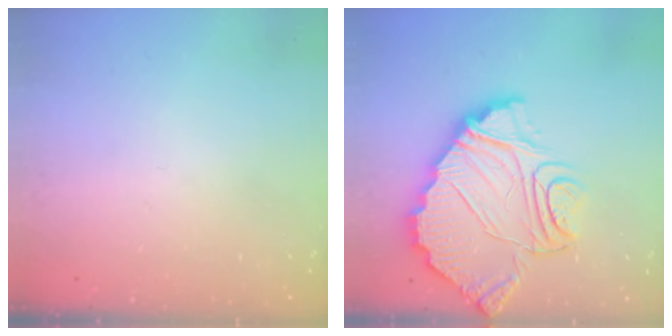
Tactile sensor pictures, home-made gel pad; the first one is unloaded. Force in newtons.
{"total": 14.2, "press": 14.1, "slide": 1.5}